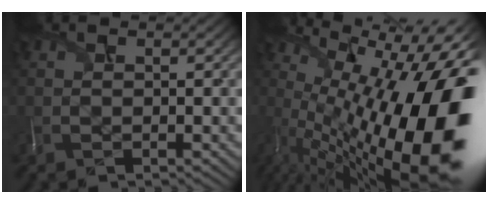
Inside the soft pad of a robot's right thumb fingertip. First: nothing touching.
{"total": 19.8, "force": [-0.3, 8.1, 18.1], "torque": [-0.271, 0.012, 0.000]}